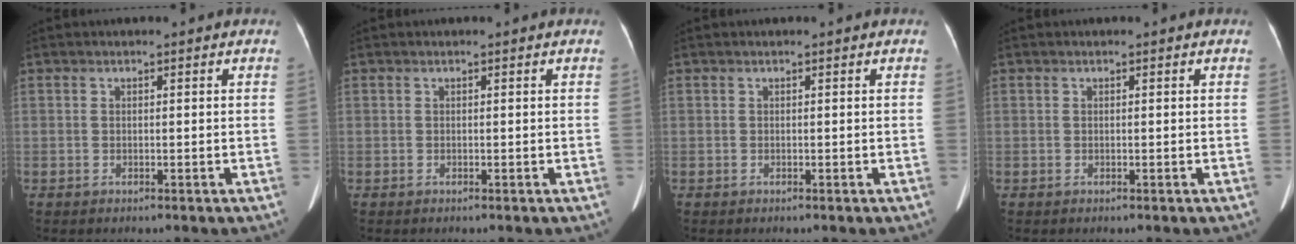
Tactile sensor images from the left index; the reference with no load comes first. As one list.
[{"total": 0.0}, {"total": 0.0}, {"total": 0.0}]